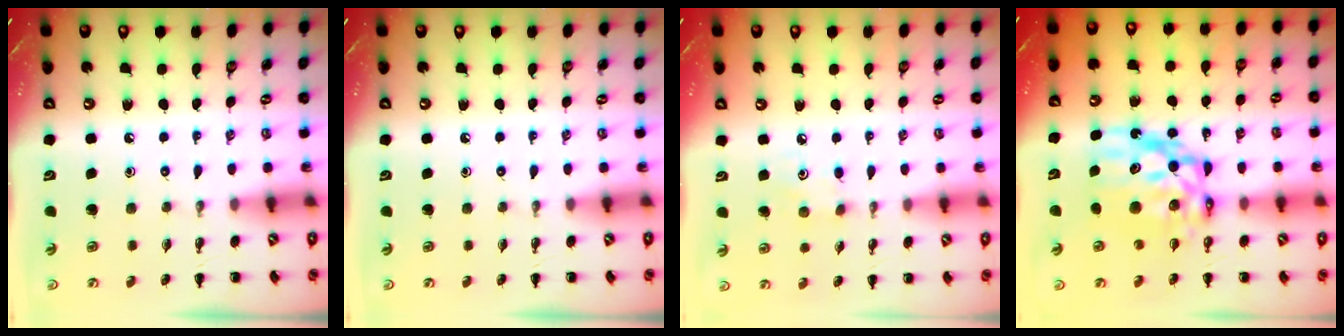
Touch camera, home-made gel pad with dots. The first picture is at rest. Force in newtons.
{"total": 0.0}
{"total": 3.8, "press": 3.7, "slide": 0.9}
{"total": 11.8, "press": 11.4, "slide": 3.1}